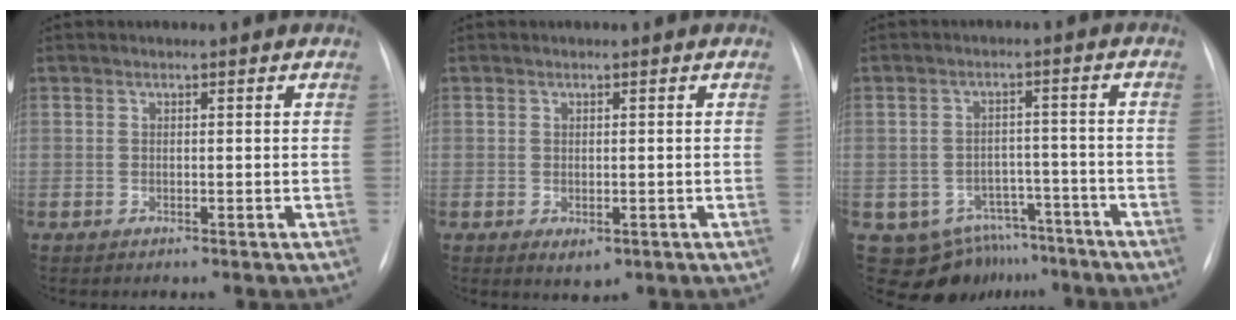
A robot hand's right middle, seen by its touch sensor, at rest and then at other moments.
{"total": 2.2, "force": [-0.8, 1.3, 1.6], "torque": [-0.019, -0.005, -0.001]}
{"total": 9.9, "force": [-7.0, 6.9, 1.5], "torque": [-0.013, 0.031, -0.088]}